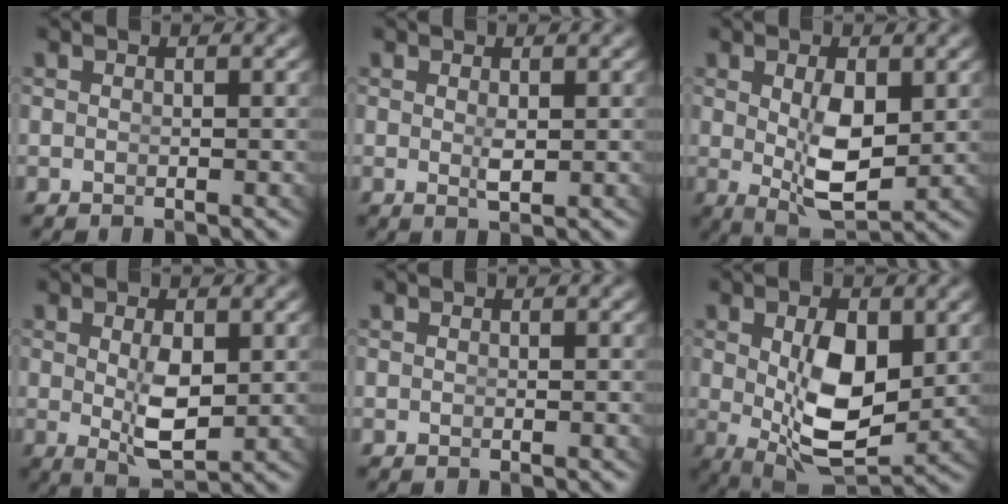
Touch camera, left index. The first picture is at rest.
{"total": 1.1, "force": [0.1, -0.1, 1.0], "torque": [-0.022, -0.011, 0.011]}
{"total": 5.7, "force": [-0.1, 2.3, 5.2], "torque": [-0.084, -0.024, 0.016]}
{"total": 4.2, "force": [0.0, 1.5, 3.9], "torque": [-0.068, -0.021, 0.015]}
{"total": 0.0}
{"total": 8.4, "force": [-0.8, 4.5, 7.0], "torque": [-0.124, -0.042, 0.016]}